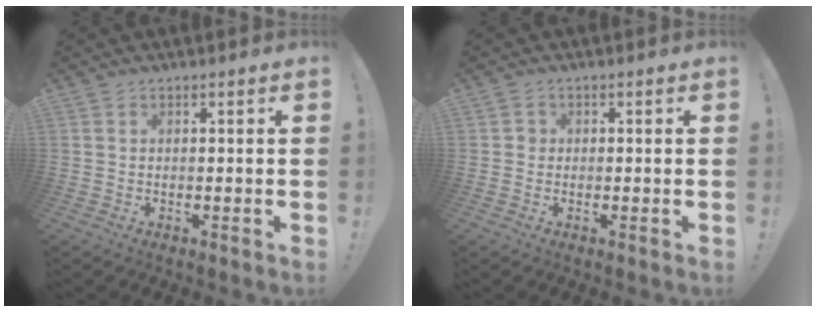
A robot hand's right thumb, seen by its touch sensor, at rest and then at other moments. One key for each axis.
{"total": 1.6, "fx": -0.3, "fy": 1.4, "fz": 0.5, "tx": -0.007, "ty": 0.004, "tz": -0.006}